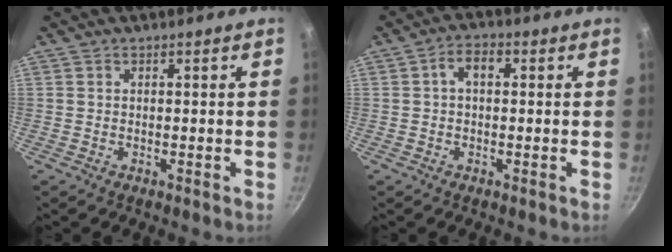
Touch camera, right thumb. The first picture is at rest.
{"total": 4.1, "force": [0.7, 2.7, 3.1], "torque": [-0.044, 0.011, 0.006]}